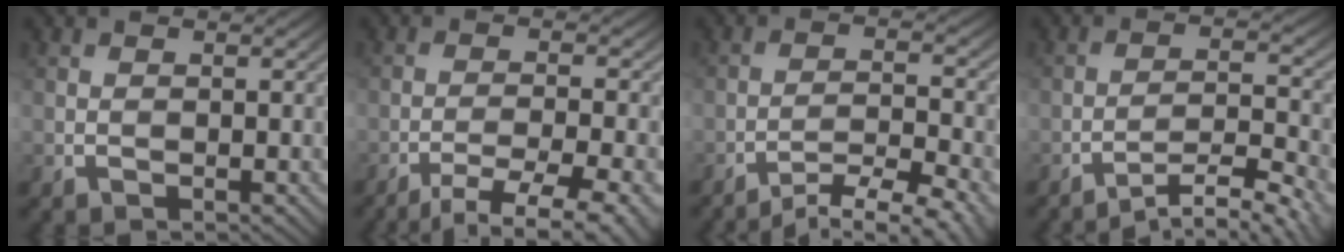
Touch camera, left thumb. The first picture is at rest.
{"total": 5.1, "force": [-3.7, 0.4, 3.6], "torque": [-0.065, 0.001, -0.056]}
{"total": 5.7, "force": [-4.9, 0.3, 2.9], "torque": [-0.049, 0.007, -0.079]}
{"total": 5.6, "force": [-4.9, 0.0, 2.6], "torque": [-0.043, 0.012, -0.075]}